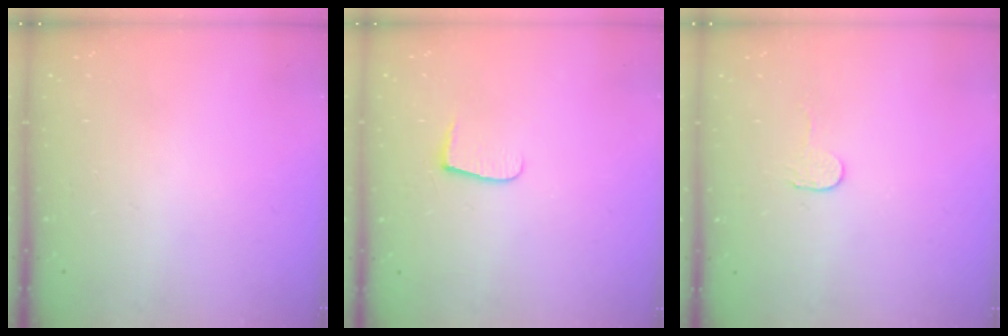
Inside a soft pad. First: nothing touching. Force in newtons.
{"total": 4.8, "press": 4.8, "slide": 0.6}
{"total": 2.7, "press": 2.7, "slide": 0.2}